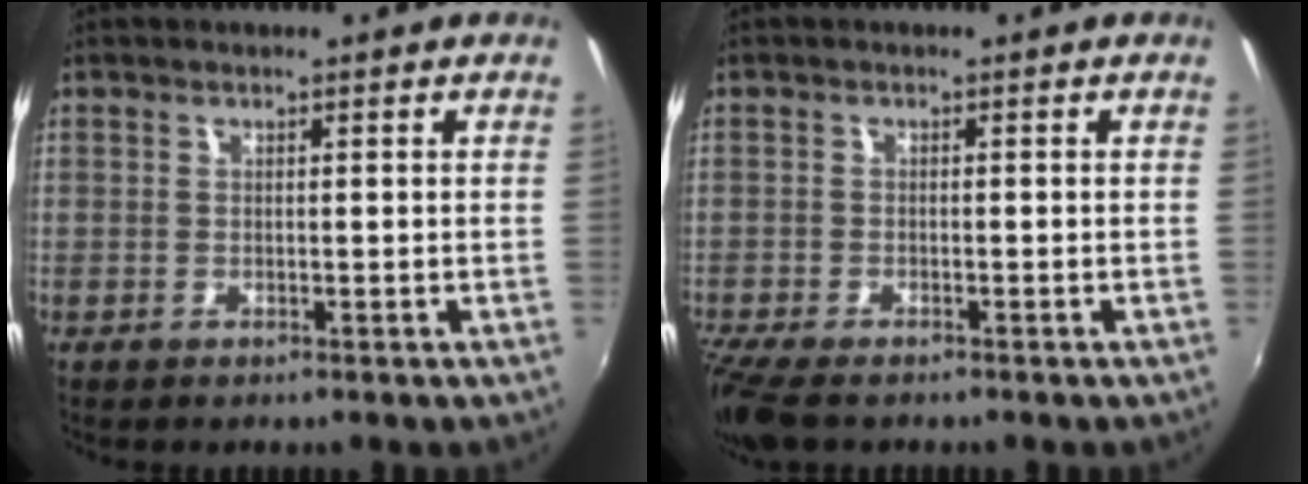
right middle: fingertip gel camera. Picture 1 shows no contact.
{"total": 7.2, "force": [-5.6, 2.0, 4.0], "torque": [-0.101, -0.040, -0.106]}